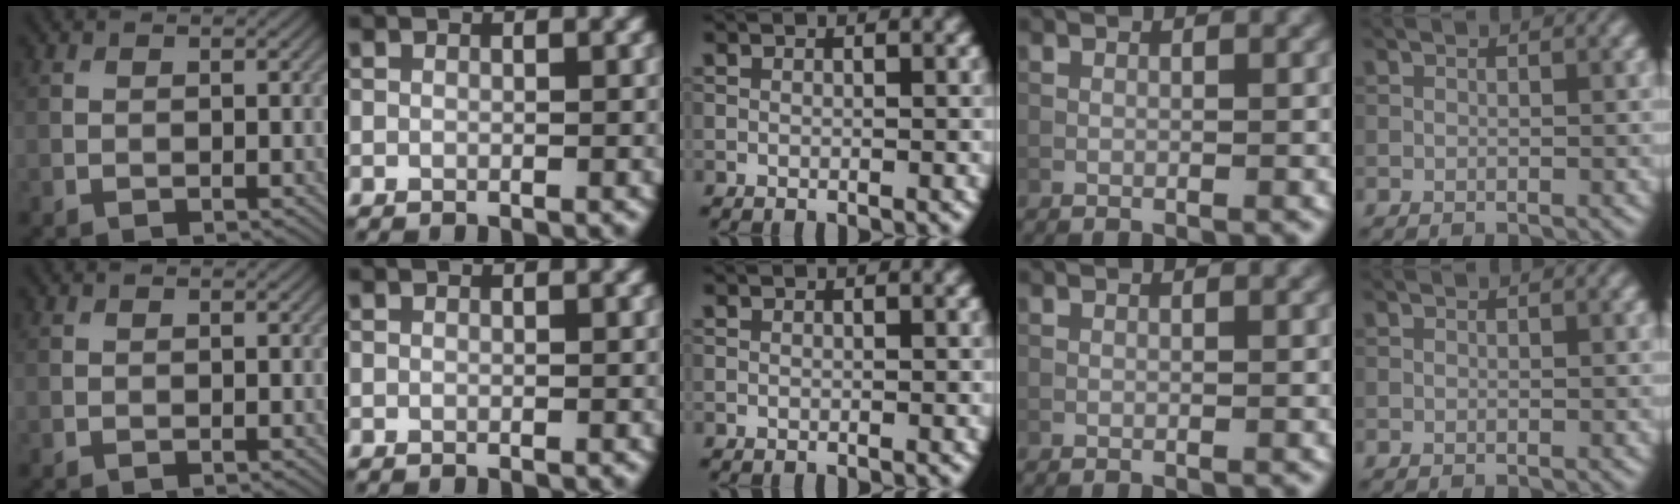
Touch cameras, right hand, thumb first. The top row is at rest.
{}